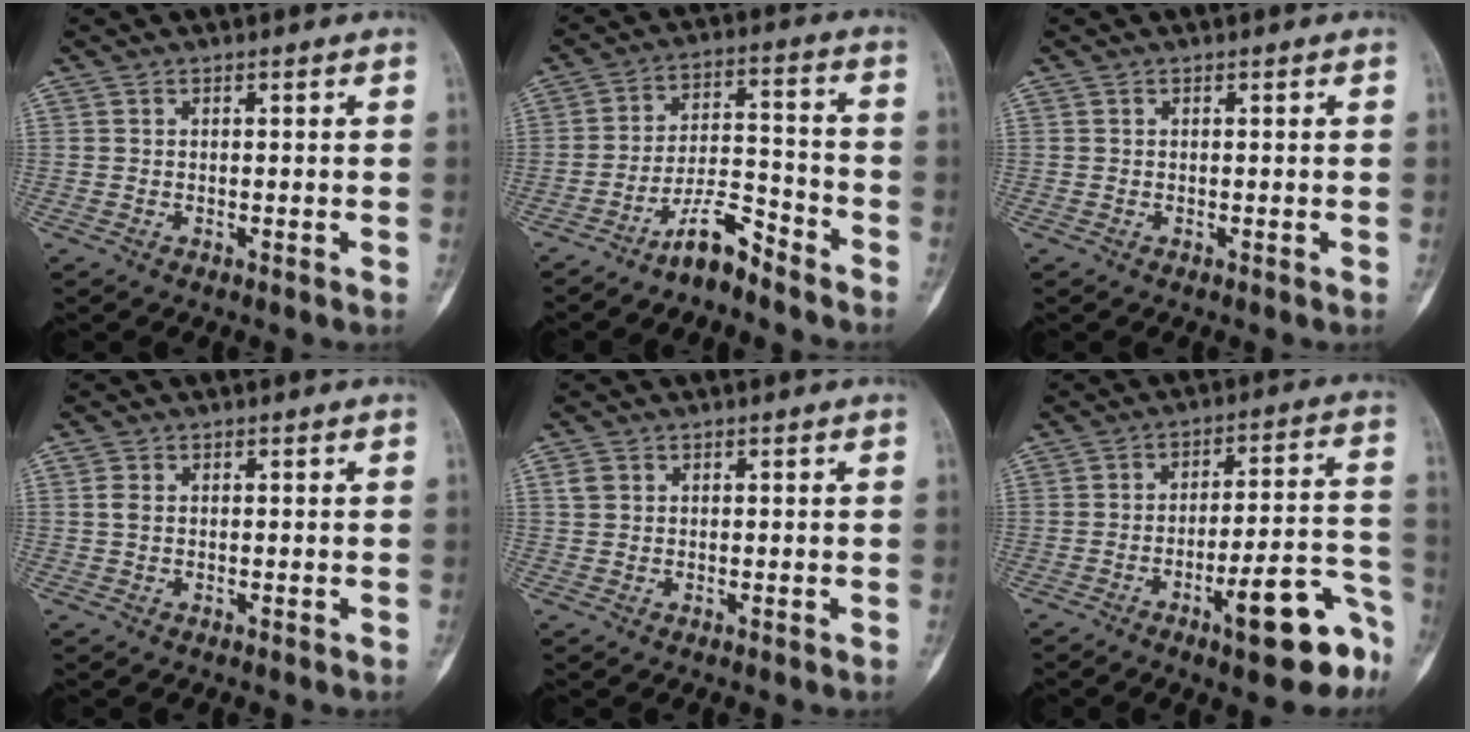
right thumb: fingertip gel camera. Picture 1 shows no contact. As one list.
[{"total": 8.0, "force": [-6.5, 2.1, 4.1], "torque": [-0.070, 0.067, -0.120]}, {"total": 0.0}, {"total": 1.4, "force": [0.3, 1.0, 1.0], "torque": [-0.019, 0.004, 0.006]}, {"total": 1.7, "force": [0.6, 1.4, 0.7], "torque": [-0.011, 0.003, 0.010]}, {"total": 14.5, "force": [-8.0, 4.0, 11.4], "torque": [-0.128, 0.069, -0.111]}]